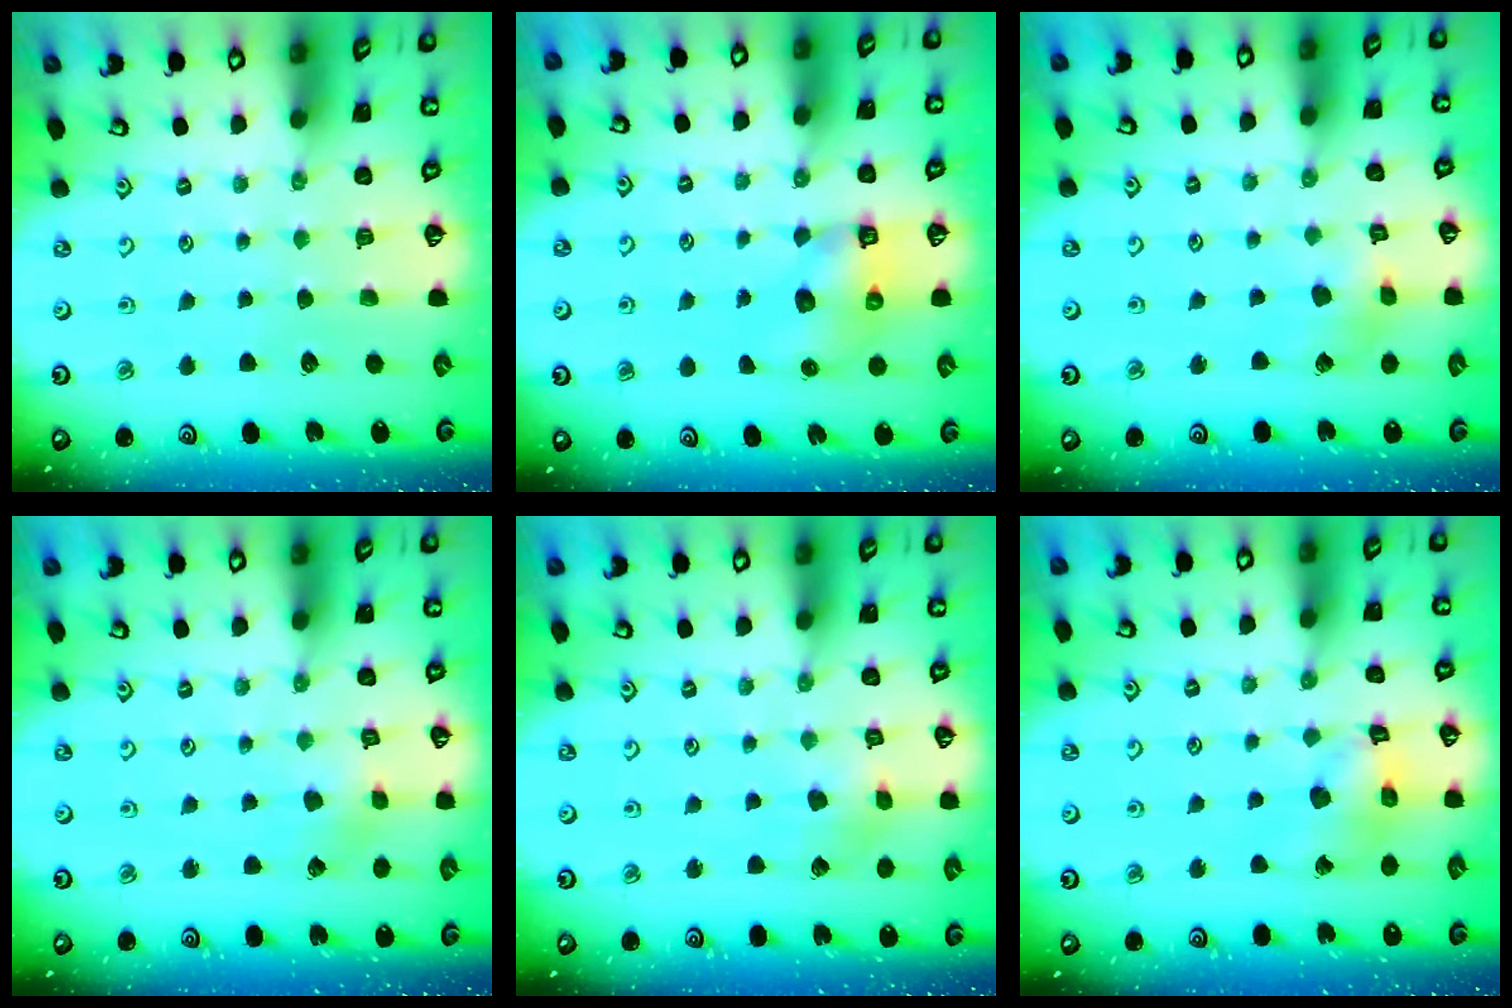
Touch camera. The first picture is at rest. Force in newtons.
{"total": 6.4, "press": 6.4, "slide": 0.9}
{"total": 4.6, "press": 4.6, "slide": 0.4}
{"total": 2.8, "press": 2.8, "slide": 0.3}
{"total": 4.1, "press": 4.1, "slide": 0.5}
{"total": 11.9, "press": 11.8, "slide": 1.3}